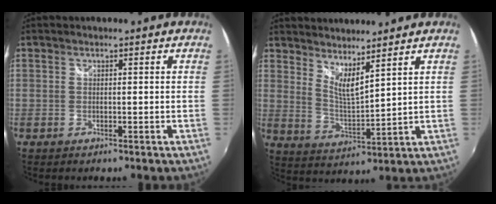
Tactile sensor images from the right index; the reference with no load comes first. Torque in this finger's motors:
{"motor_torque": [-0.02, 0.12, 0.12, 0.02]}